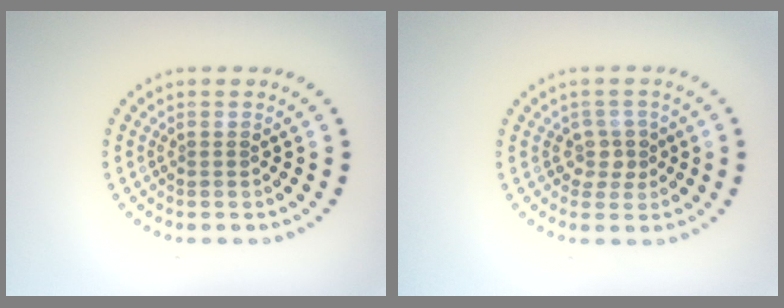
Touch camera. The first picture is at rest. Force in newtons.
{"total": 2.0, "press": 1.8, "slide": 1.0}